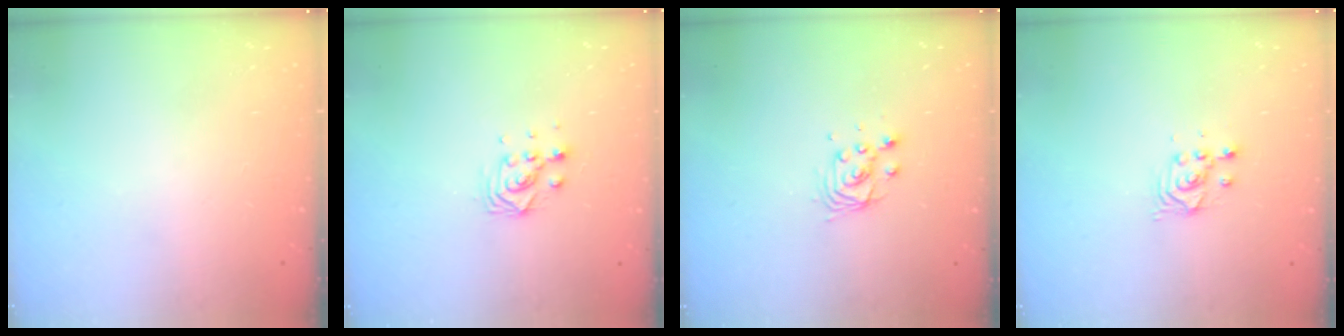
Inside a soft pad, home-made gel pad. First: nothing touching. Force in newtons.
{"total": 5.3, "press": 5.2, "slide": 0.2}
{"total": 5.3, "press": 5.3, "slide": 0.4}
{"total": 2.8, "press": 2.8, "slide": 0.1}